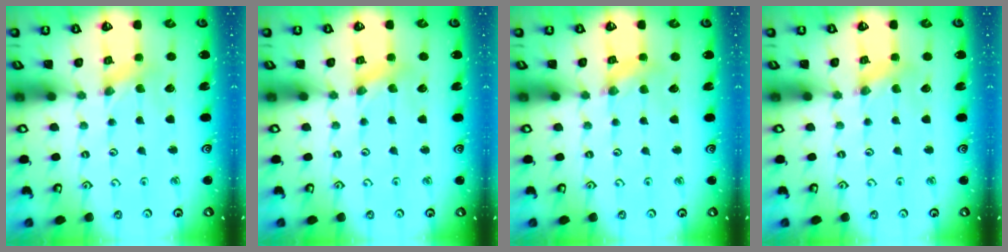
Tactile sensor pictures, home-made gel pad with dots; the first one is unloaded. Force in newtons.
{"total": 1.8, "press": 1.8, "slide": 0.3}
{"total": 2.8, "press": 2.8, "slide": 0.3}
{"total": 1.7, "press": 1.7, "slide": 0.2}